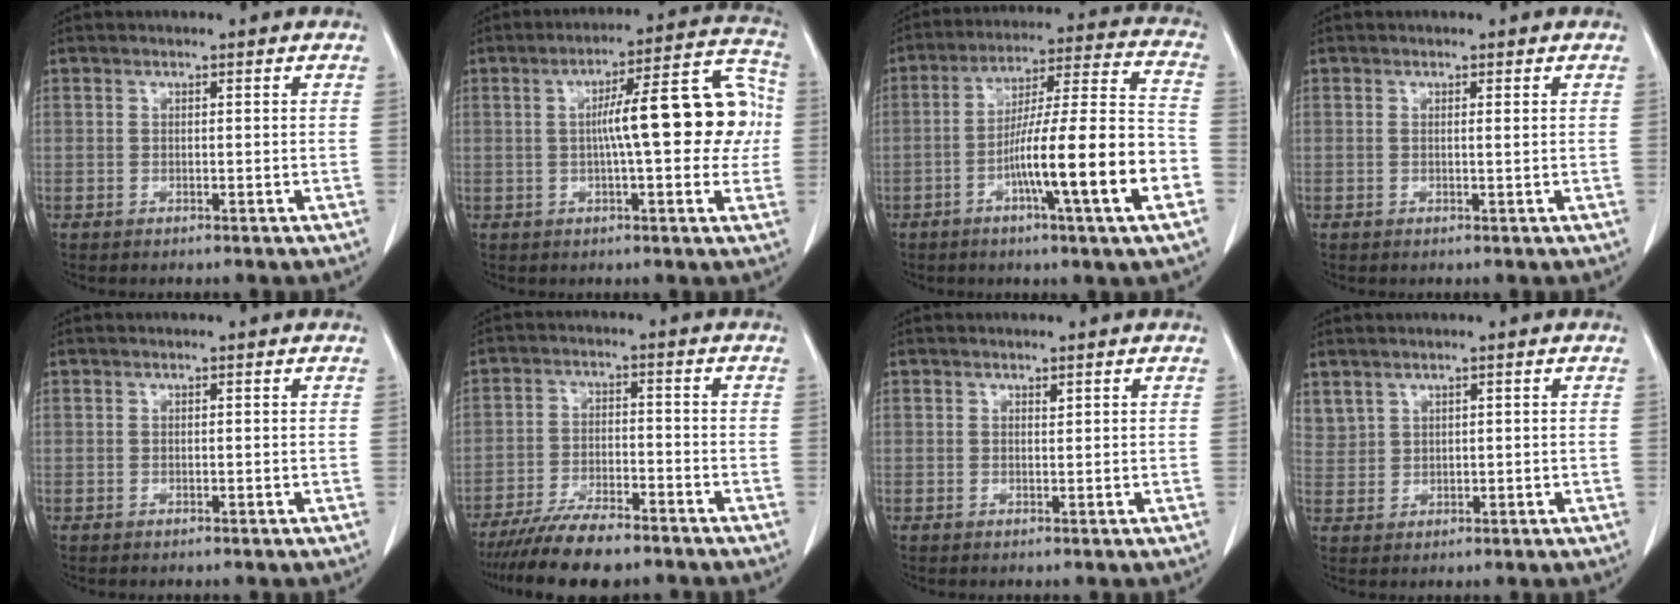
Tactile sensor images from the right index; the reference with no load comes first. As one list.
[{"total": 15.0, "force": [0.9, 3.2, 14.6], "torque": [-0.193, 0.046, 0.011]}, {"total": 17.8, "force": [-5.9, 0.3, 16.7], "torque": [-0.255, 0.007, -0.095]}, {"total": 0.5, "force": [0.2, -0.1, 0.5], "torque": [-0.007, 0.000, 0.002]}, {"total": 0.0}, {"total": 9.8, "force": [-8.2, 2.2, 4.9], "torque": [-0.077, -0.019, -0.139]}, {"total": 0.5, "force": [0.4, 0.2, 0.2], "torque": [-0.002, -0.004, 0.006]}, {"total": 3.8, "force": [2.5, 2.7, 0.9], "torque": [-0.022, 0.010, 0.064]}]